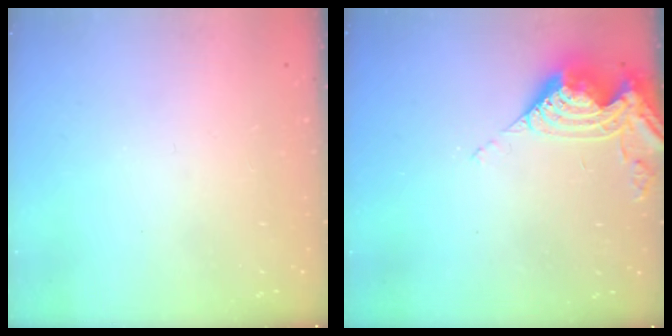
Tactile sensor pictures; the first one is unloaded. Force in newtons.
{"total": 11.1, "press": 11.0, "slide": 1.2}